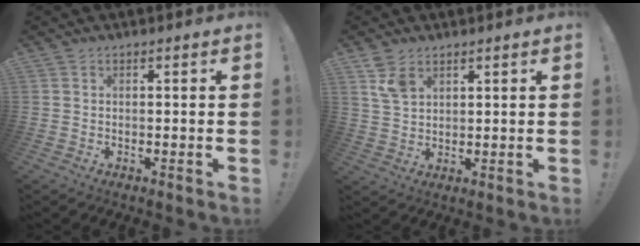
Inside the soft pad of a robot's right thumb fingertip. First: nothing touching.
{"total": 5.8, "force": [3.5, 3.2, 3.3], "torque": [-0.061, -0.013, 0.069]}